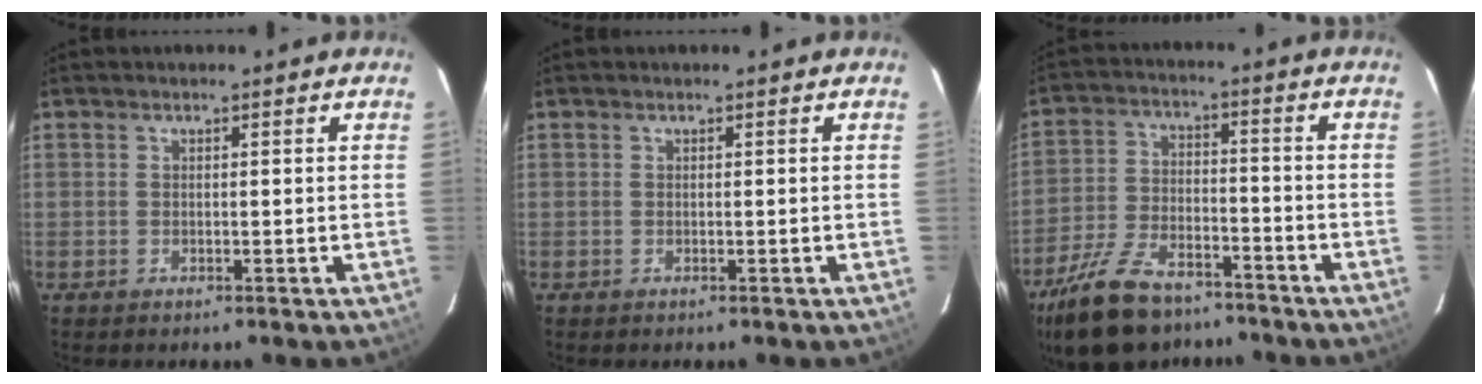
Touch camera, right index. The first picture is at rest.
{"total": 0.0}
{"total": 17.1, "force": [-12.9, 7.5, 8.3], "torque": [-0.185, -0.015, -0.222]}